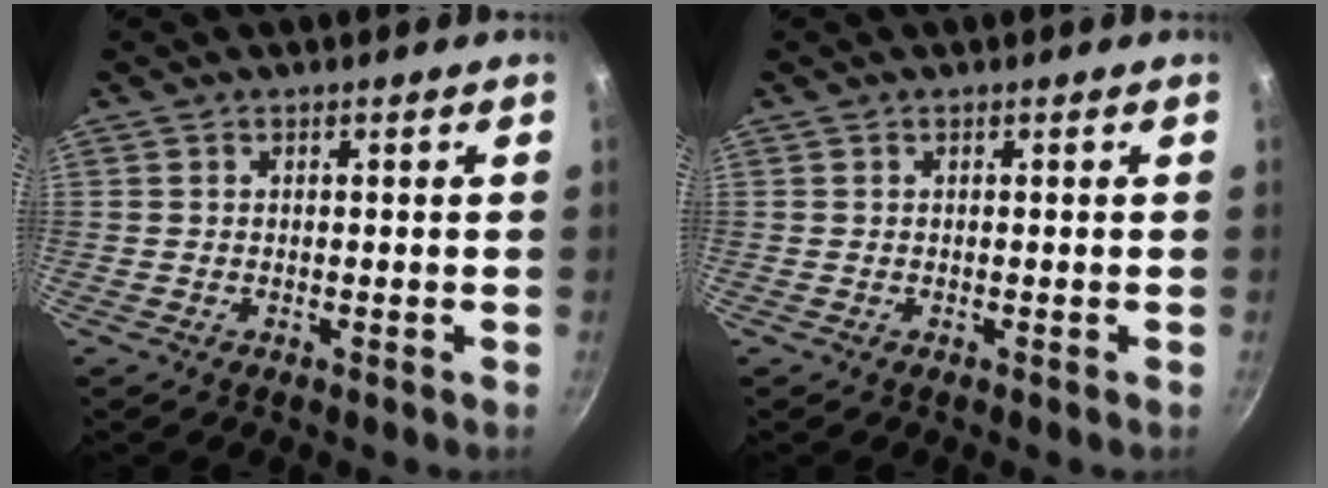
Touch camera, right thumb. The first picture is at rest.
{"total": 0.0}